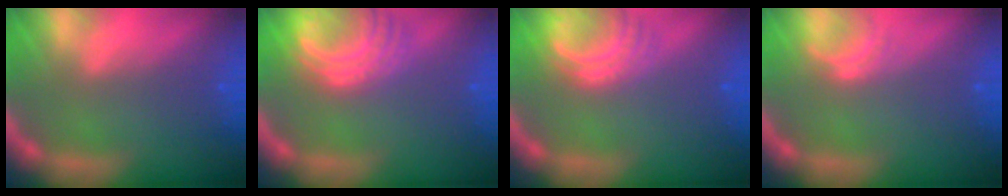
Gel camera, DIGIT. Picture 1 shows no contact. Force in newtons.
{"total": 6.0}
{"total": 4.0}
{"total": 1.5}